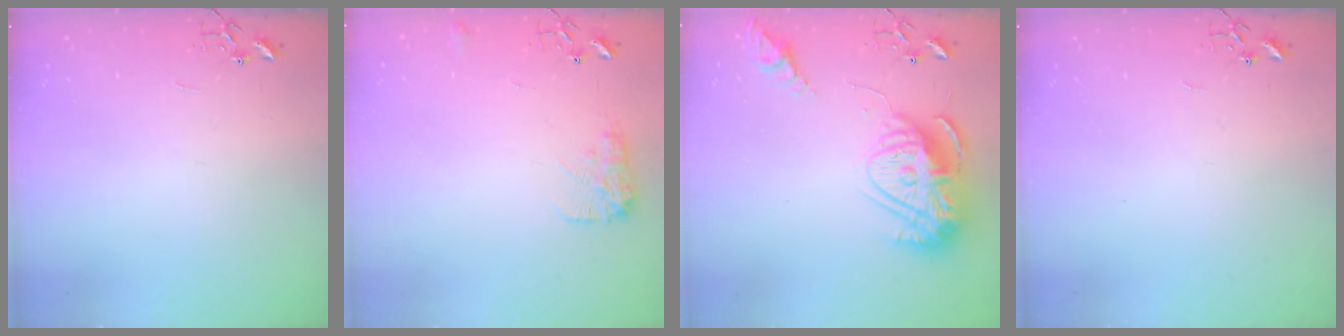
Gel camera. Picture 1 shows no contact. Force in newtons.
{"total": 9.5, "press": 9.5, "slide": 0.3}
{"total": 17.0, "press": 16.9, "slide": 1.5}
{"total": 0.0}